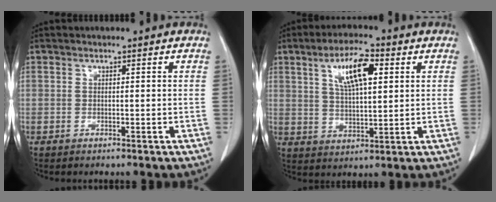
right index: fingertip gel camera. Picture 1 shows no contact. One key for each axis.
{"total": 9.1, "fx": 3.5, "fy": 2.5, "fz": 8.0, "tx": -0.145, "ty": 0.010, "tz": 0.066}